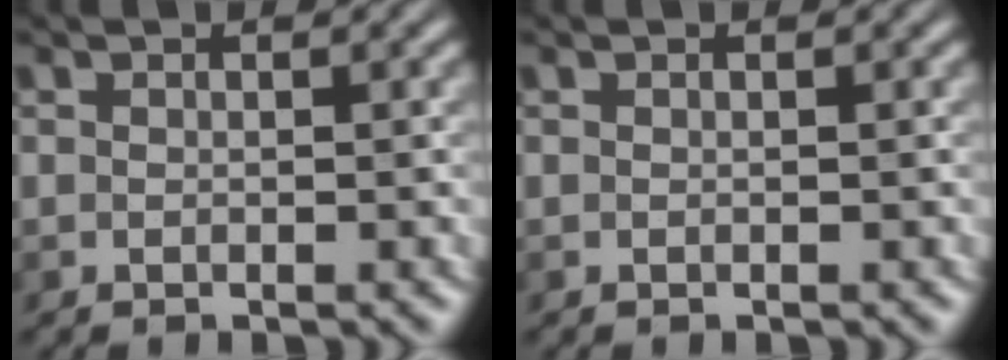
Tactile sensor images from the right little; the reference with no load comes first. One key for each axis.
{"total": 0.0}